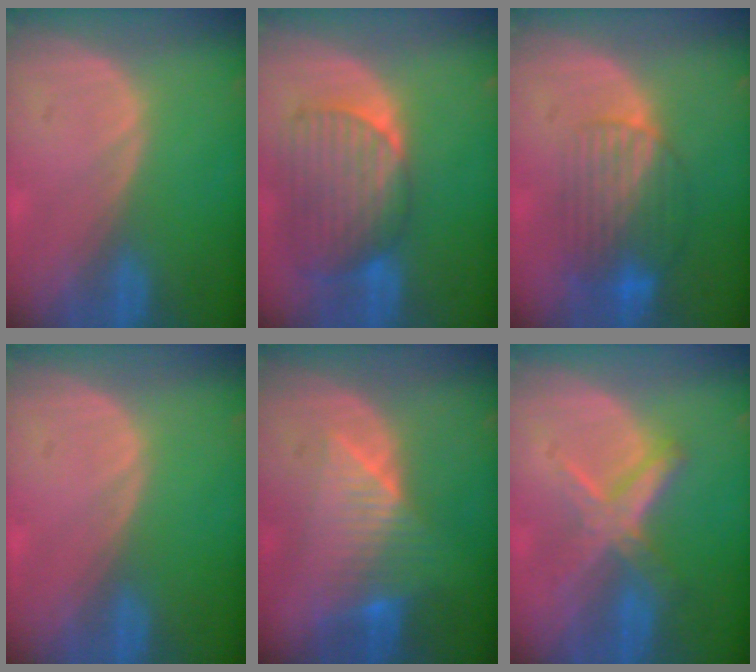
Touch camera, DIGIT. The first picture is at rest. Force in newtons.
{"total": 9.5, "press": 8.4, "slide": 4.4}
{"total": 8.5, "press": 7.3, "slide": 4.3}
{"total": 0.0}
{"total": 7.8, "press": 7.1, "slide": 3.0}
{"total": 6.5, "press": 5.8, "slide": 3.0}